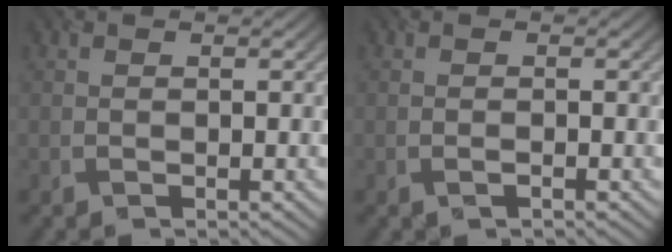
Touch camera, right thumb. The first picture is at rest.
{"total": 0.6, "force": [-0.3, 0.2, 0.5], "torque": [-0.010, -0.002, -0.005]}